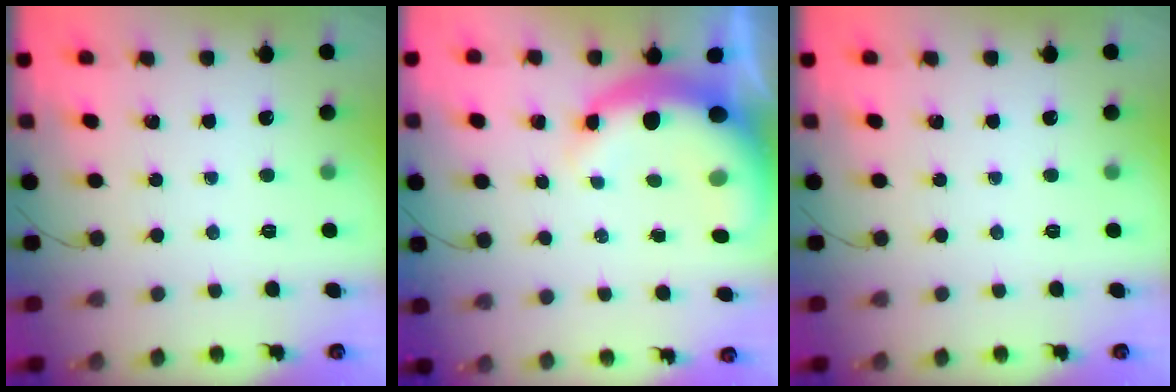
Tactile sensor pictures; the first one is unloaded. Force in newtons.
{"total": 10.5, "press": 10.3, "slide": 2.3}
{"total": 0.0}